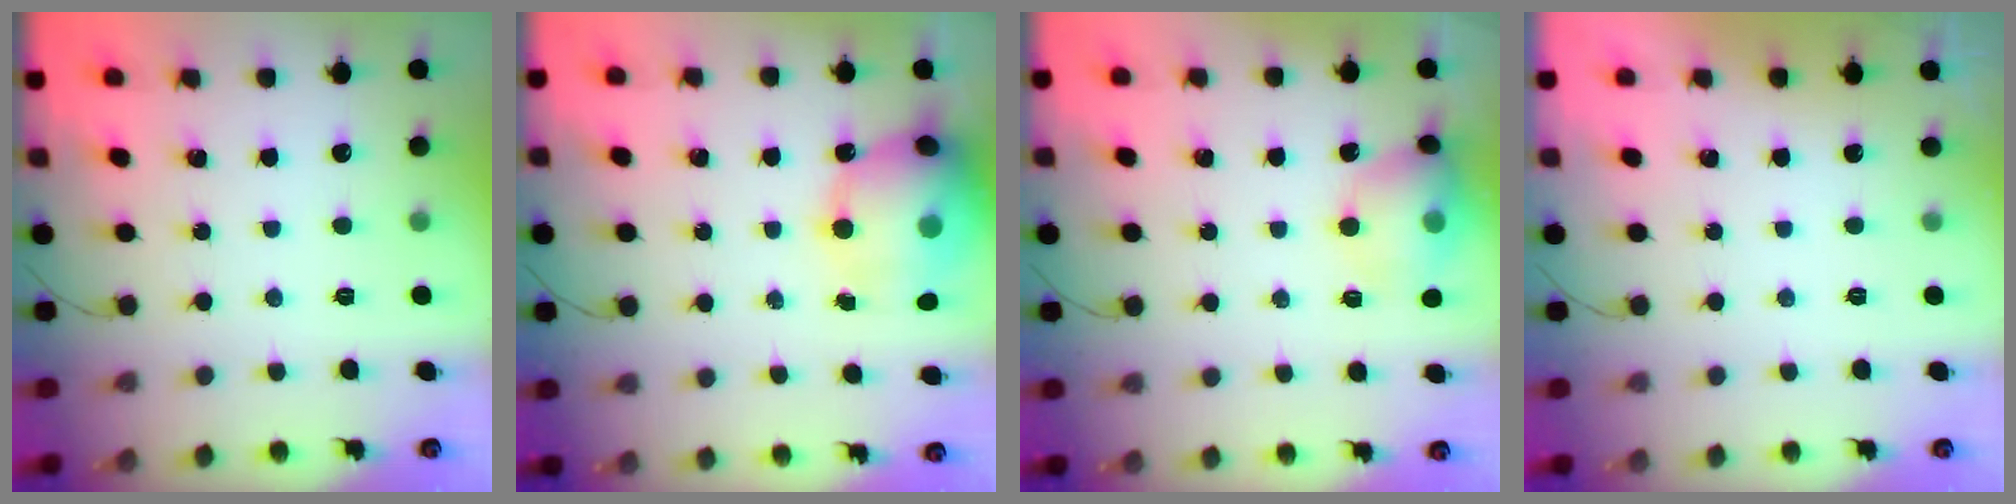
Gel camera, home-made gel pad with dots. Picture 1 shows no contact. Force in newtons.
{"total": 16.7, "press": 16.5, "slide": 2.8}
{"total": 12.0, "press": 11.9, "slide": 1.8}
{"total": 0.0}